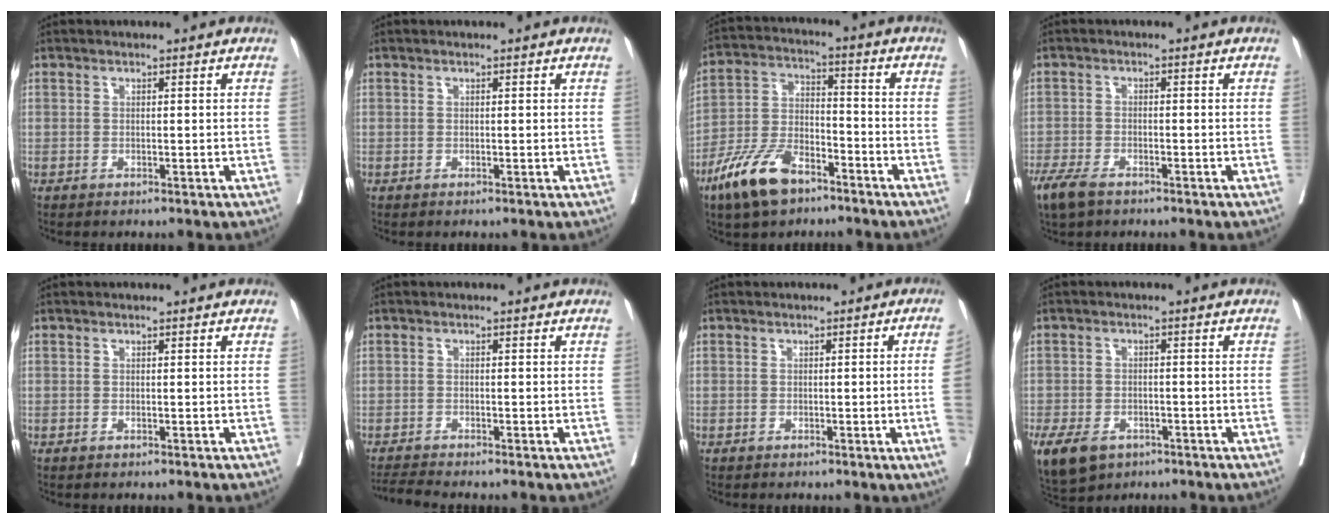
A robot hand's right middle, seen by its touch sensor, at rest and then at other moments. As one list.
[{"total": 0.0}, {"total": 11.3, "force": [-7.5, 4.6, 7.0], "torque": [-0.152, -0.005, -0.148]}, {"total": 5.8, "force": [-4.3, 2.1, 3.3], "torque": [-0.067, -0.012, -0.076]}, {"total": 0.0}, {"total": 2.4, "force": [-2.2, -0.9, 0.3], "torque": [-0.014, -0.016, -0.044]}, {"total": 5.1, "force": [-0.6, -1.7, 4.8], "torque": [-0.064, -0.010, -0.004]}, {"total": 13.8, "force": [-7.6, 9.3, 6.7], "torque": [-0.184, -0.014, -0.106]}]